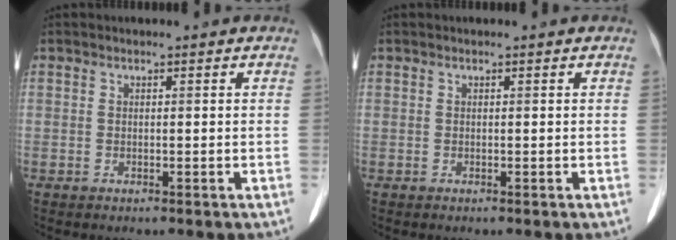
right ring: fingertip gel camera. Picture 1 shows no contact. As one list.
[{"total": 0.0}]